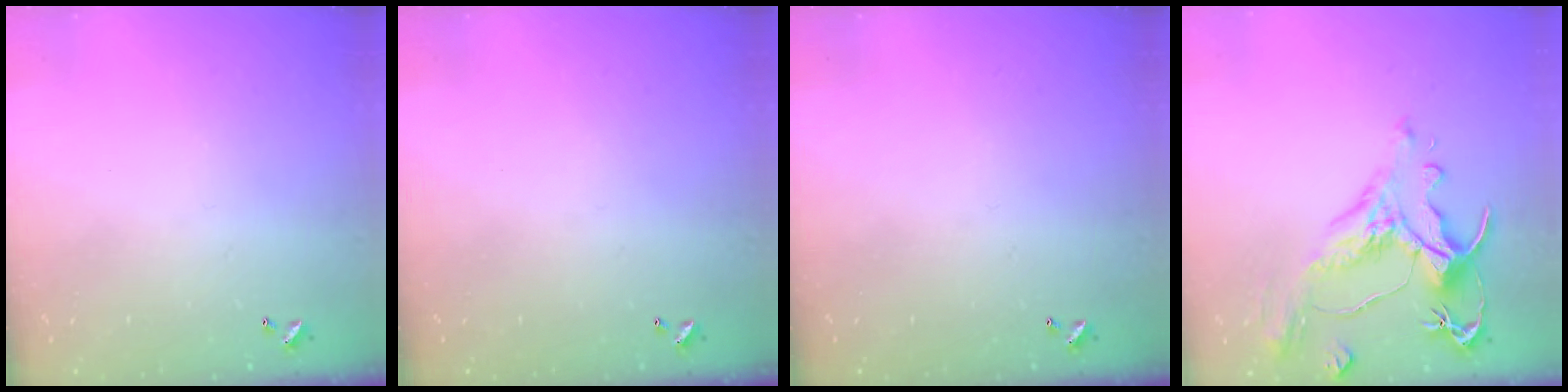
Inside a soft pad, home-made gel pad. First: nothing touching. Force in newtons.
{"total": 0.0}
{"total": 0.0}
{"total": 1.6, "press": 0.3, "slide": 1.5}